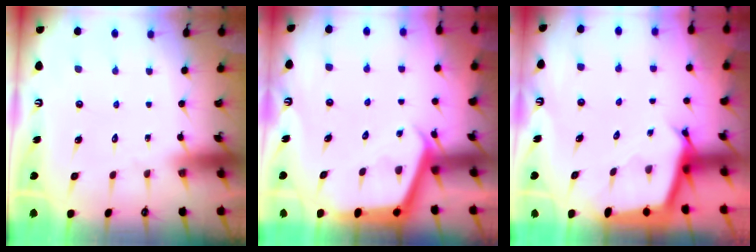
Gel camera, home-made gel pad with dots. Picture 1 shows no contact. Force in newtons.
{"total": 3.9, "press": 3.9, "slide": 0.2}
{"total": 2.7, "press": 2.7, "slide": 0.1}